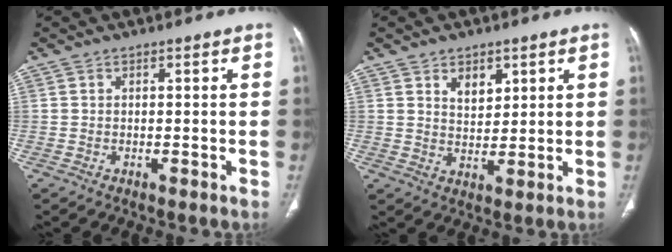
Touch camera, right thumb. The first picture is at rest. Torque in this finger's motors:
{"motor_torque": [-0.01, 0.00, -0.05, 0.03, 0.00]}